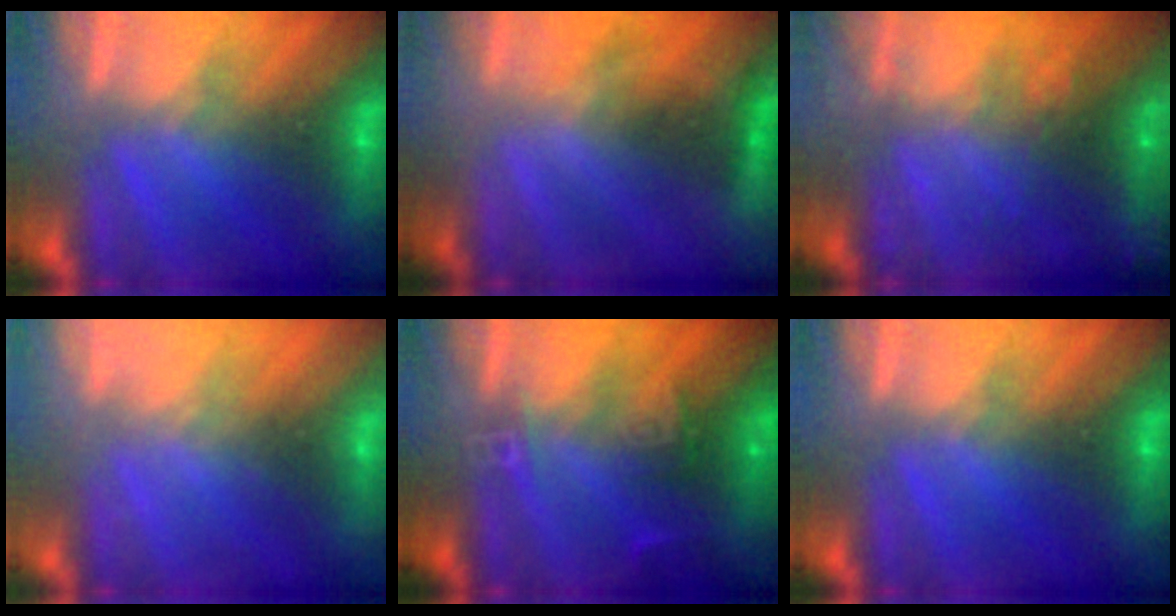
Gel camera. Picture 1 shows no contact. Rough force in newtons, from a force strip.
{"total": 2.3}
{"total": 6.5}
{"total": 2.3}
{"total": 2.4}
{"total": 0.0}